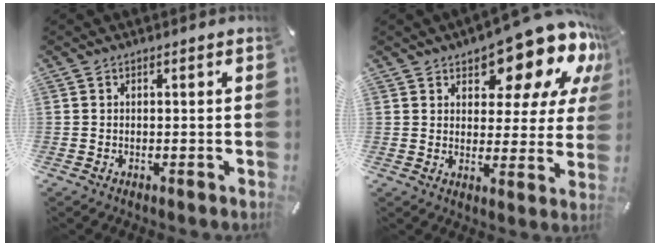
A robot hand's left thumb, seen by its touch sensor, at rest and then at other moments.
{"total": 15.3, "force": [11.5, 6.4, 7.8], "torque": [-0.107, -0.090, 0.190]}